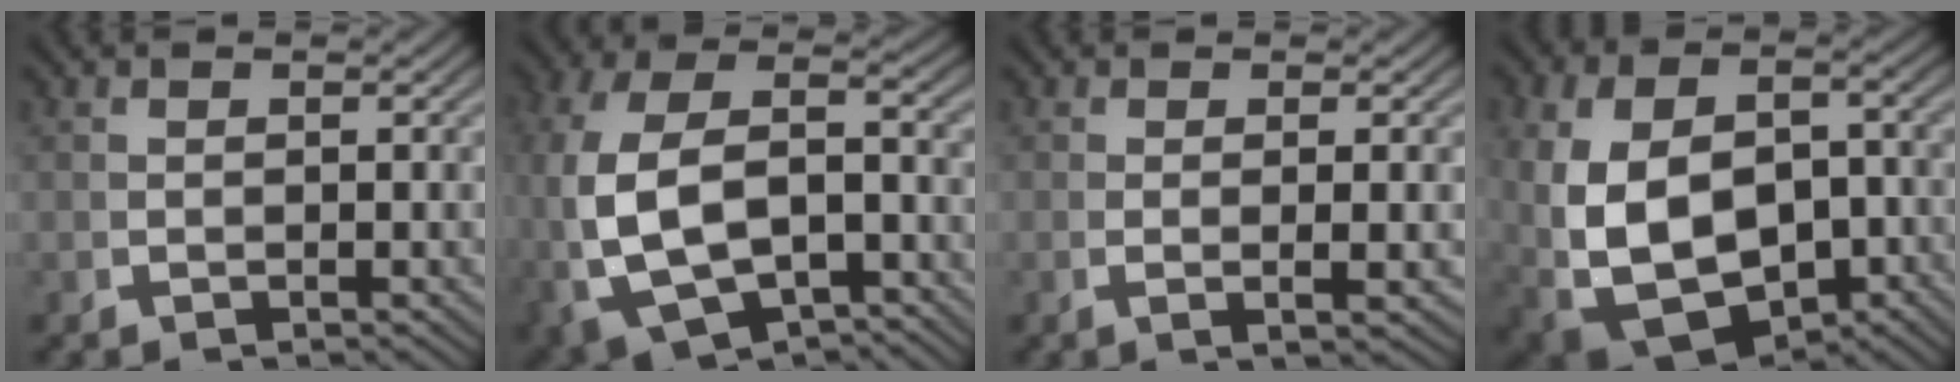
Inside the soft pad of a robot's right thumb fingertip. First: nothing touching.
{"total": 10.1, "force": [-2.6, 6.4, 7.4], "torque": [-0.179, -0.039, -0.012]}
{"total": 1.9, "force": [0.1, 0.1, 1.9], "torque": [-0.038, 0.000, 0.002]}
{"total": 13.1, "force": [-3.6, 9.3, 8.6], "torque": [-0.200, -0.072, -0.024]}